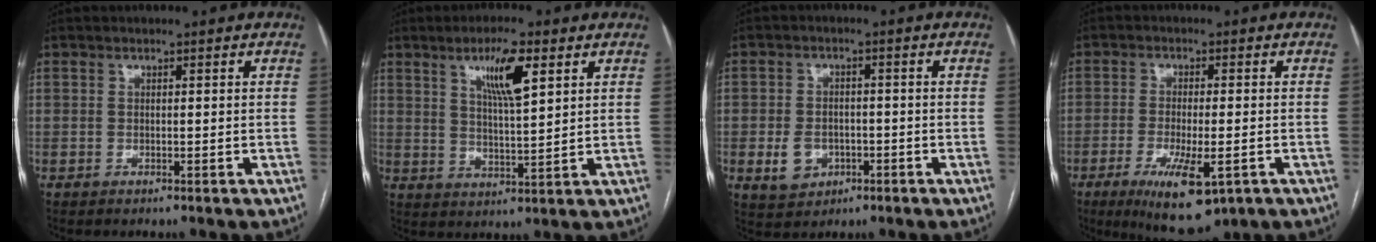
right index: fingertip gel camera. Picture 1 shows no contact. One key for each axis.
{"total": 8.0, "fx": 3.9, "fy": 1.1, "fz": 6.9, "tx": -0.122, "ty": -0.002, "tz": 0.069}
{"total": 5.2, "fx": -1.6, "fy": 4.2, "fz": 2.6, "tx": -0.044, "ty": 0.006, "tz": -0.015}
{"total": 10.3, "fx": -4.8, "fy": 2.8, "fz": 8.7, "tx": -0.143, "ty": -0.021, "tz": -0.067}